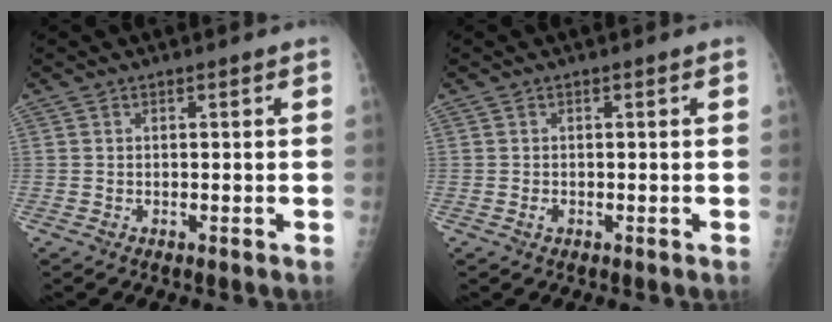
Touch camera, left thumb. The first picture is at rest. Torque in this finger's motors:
{"motor_torque": [0.05, 0.09, 0.30, 0.01, 0.00]}